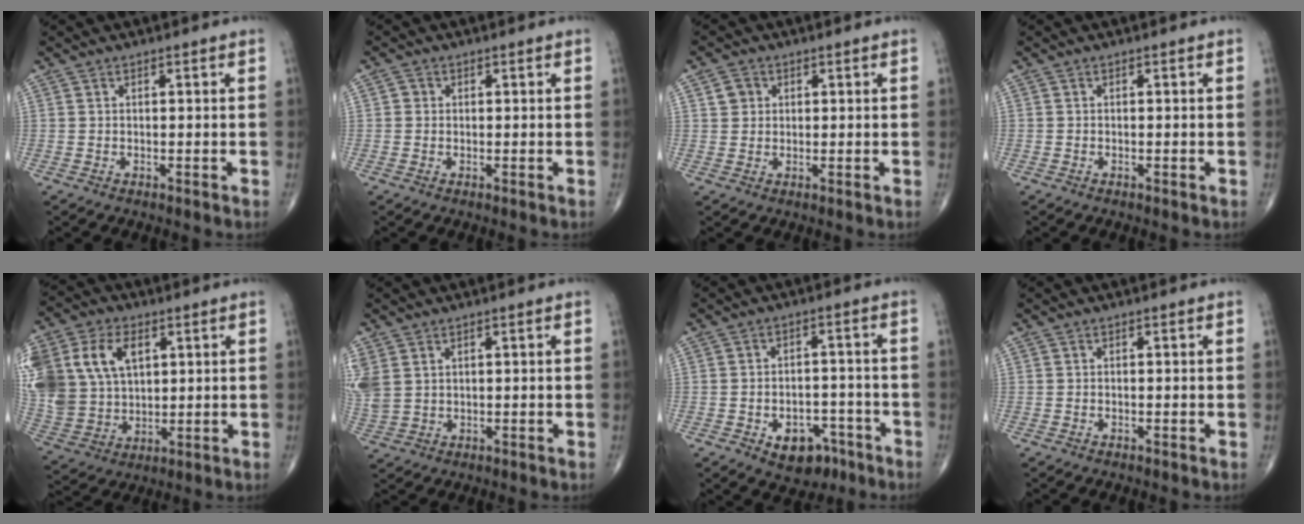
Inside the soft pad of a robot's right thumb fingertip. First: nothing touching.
{"total": 1.2, "force": [0.1, 1.2, 0.3], "torque": [0.000, 0.002, -0.001]}
{"total": 2.8, "force": [0.9, 2.6, 0.9], "torque": [-0.003, -0.002, 0.012]}
{"total": 0.0}
{"total": 23.7, "force": [7.3, 17.0, 14.9], "torque": [-0.355, 0.032, 0.154]}
{"total": 6.9, "force": [2.2, 5.0, 4.2], "torque": [-0.120, 0.002, 0.059]}
{"total": 8.3, "force": [-4.3, 5.6, 4.4], "torque": [-0.037, 0.035, -0.054]}
{"total": 0.0}